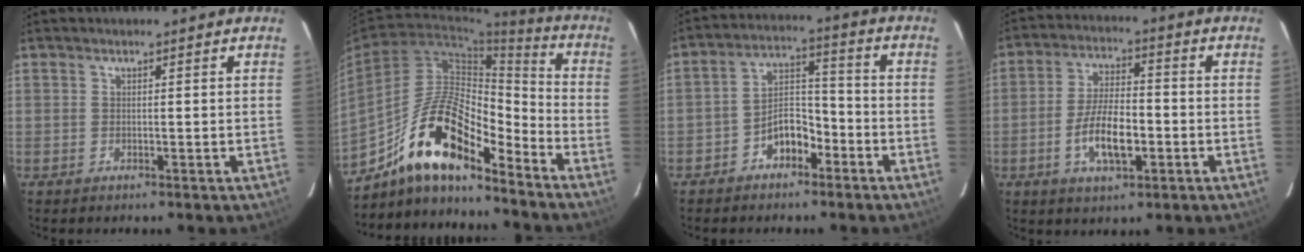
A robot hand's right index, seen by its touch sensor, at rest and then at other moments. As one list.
[{"total": 16.6, "force": [-12.2, 4.9, 10.1], "torque": [-0.186, 0.014, -0.223]}, {"total": 7.2, "force": [-4.4, 4.3, 3.7], "torque": [-0.069, 0.032, -0.068]}, {"total": 9.6, "force": [-3.1, 3.9, 8.2], "torque": [-0.164, 0.002, -0.053]}]